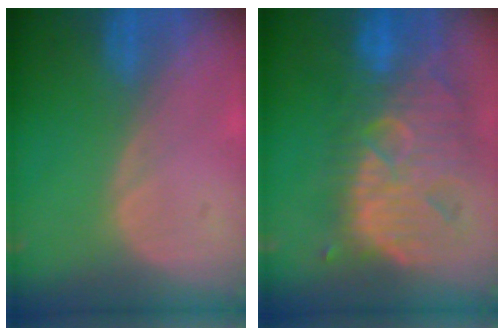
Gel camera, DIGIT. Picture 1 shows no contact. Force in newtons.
{"total": 12.8, "press": 11.2, "slide": 6.2}